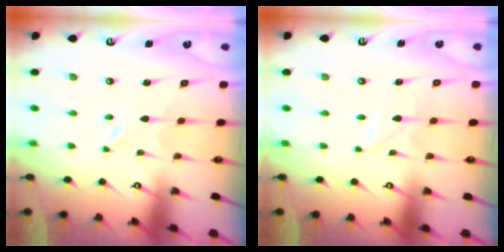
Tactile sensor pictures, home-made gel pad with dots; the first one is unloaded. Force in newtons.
{"total": 2.6, "press": 2.5, "slide": 0.4}